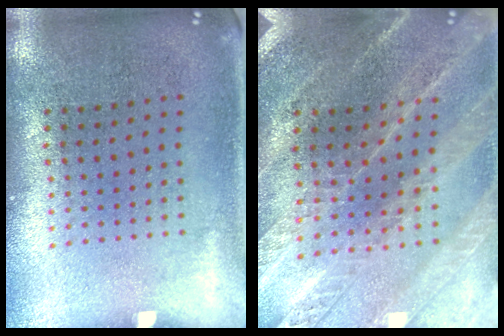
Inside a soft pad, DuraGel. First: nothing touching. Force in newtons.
{"total": 2.4, "press": 2.4, "slide": 0.4}